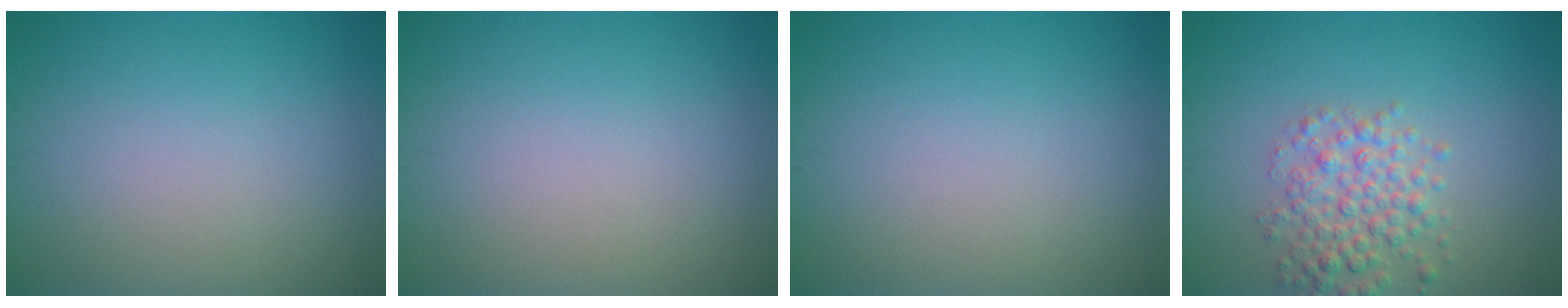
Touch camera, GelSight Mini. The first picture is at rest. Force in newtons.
{"total": 0.0}
{"total": 0.0}
{"total": 3.8, "press": 3.8, "slide": 0.1}